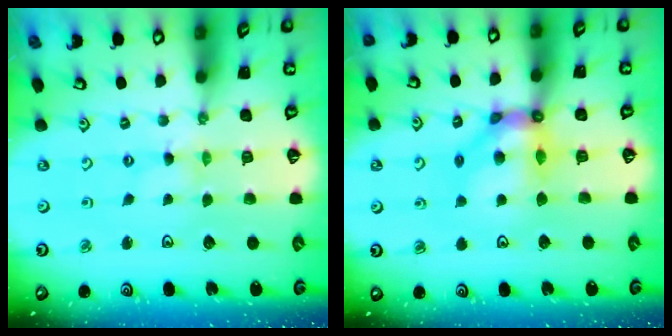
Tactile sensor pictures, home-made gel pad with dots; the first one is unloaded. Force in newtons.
{"total": 10.4, "press": 10.2, "slide": 1.8}